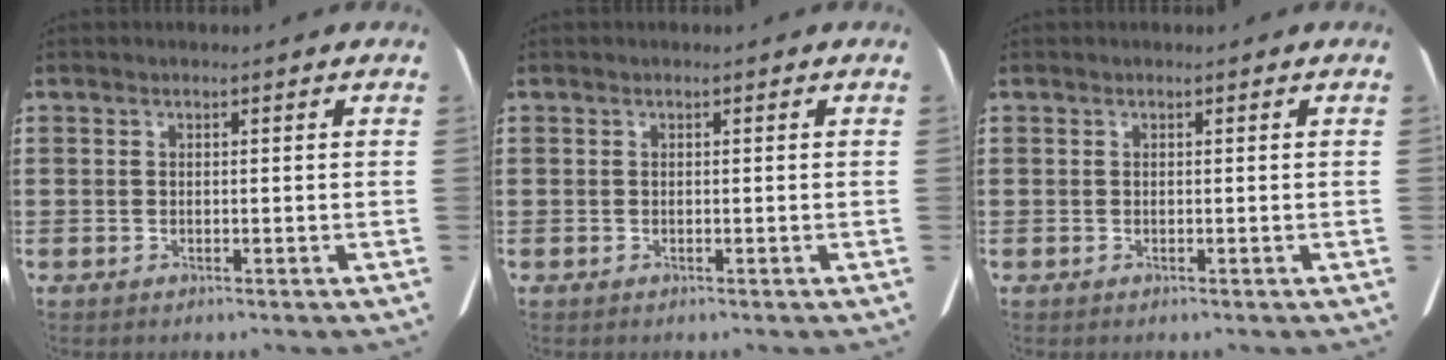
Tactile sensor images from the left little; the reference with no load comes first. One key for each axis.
{"total": 0.0}
{"total": 0.0}